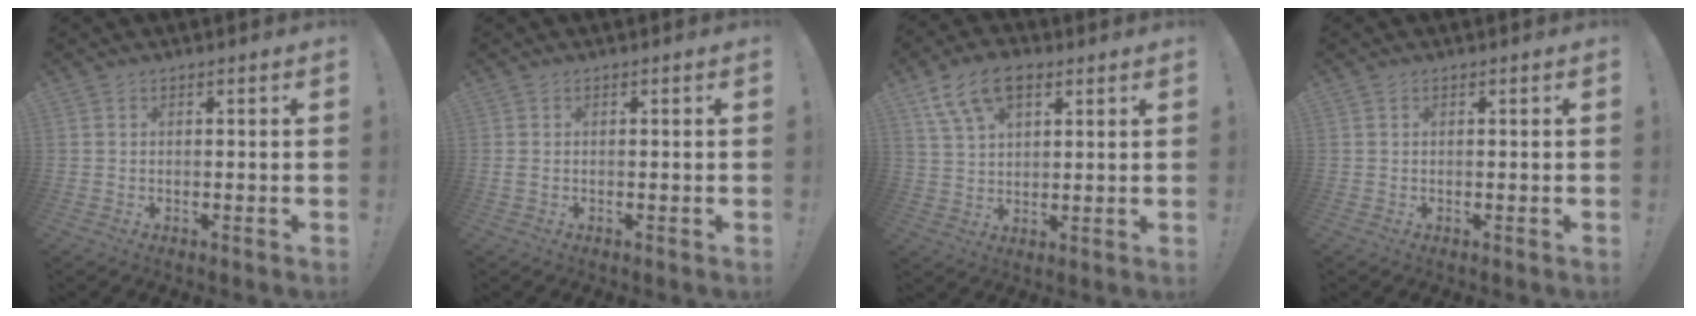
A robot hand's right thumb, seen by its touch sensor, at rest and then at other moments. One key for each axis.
{"total": 0.8, "fx": 0.0, "fy": 0.5, "fz": 0.7, "tx": -0.011, "ty": 0.000, "tz": -0.001}
{"total": 11.6, "fx": 5.9, "fy": 6.7, "fz": 7.5, "tx": -0.127, "ty": -0.013, "tz": 0.115}
{"total": 0.0}